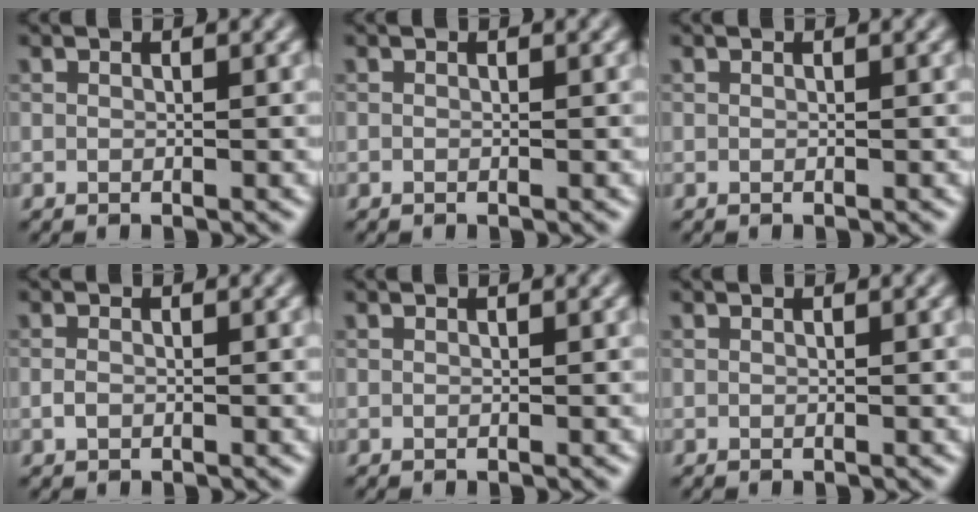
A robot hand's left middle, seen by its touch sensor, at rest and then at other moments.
{"total": 0.0}
{"total": 0.0}
{"total": 0.8, "force": [-0.3, 0.5, 0.5], "torque": [-0.011, -0.001, -0.007]}
{"total": 0.0}
{"total": 0.0}